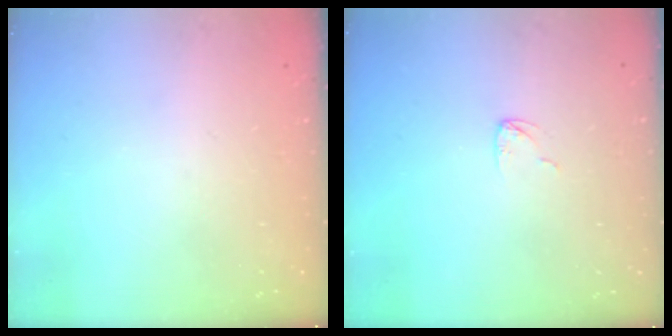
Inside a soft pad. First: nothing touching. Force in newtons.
{"total": 2.9, "press": 2.9, "slide": 0.2}